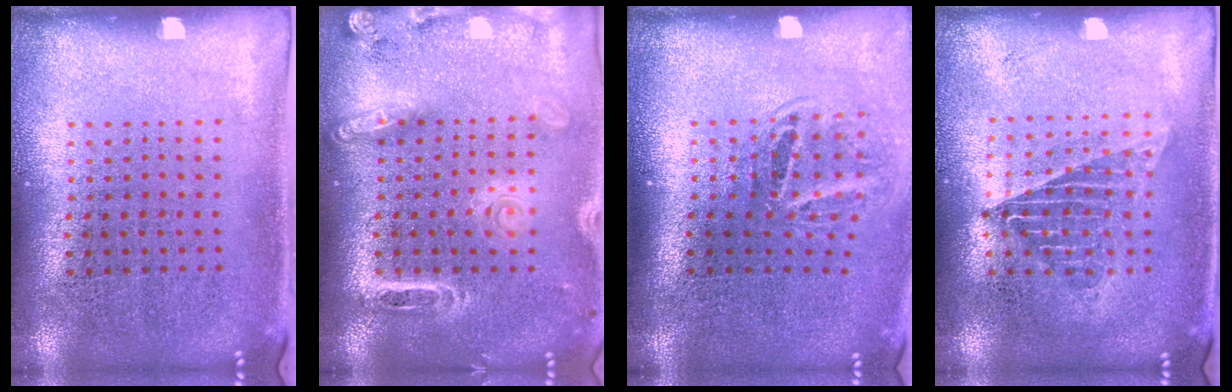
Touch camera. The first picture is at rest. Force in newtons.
{"total": 2.1, "press": 1.8, "slide": 1.0}
{"total": 1.9, "press": 1.2, "slide": 1.5}
{"total": 1.3, "press": 1.2, "slide": 0.5}